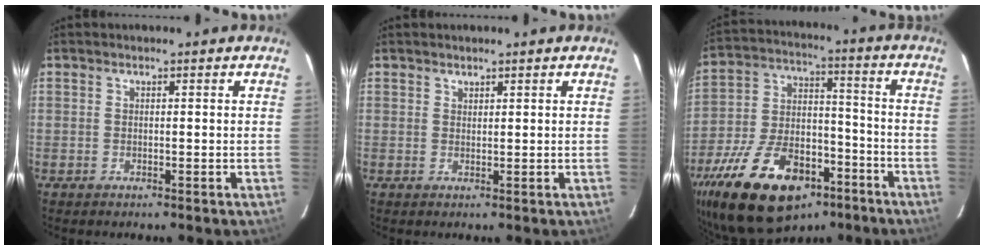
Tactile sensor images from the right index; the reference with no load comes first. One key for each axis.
{"total": 1.0, "fx": 0.8, "fy": 0.5, "fz": -0.1, "tx": 0.003, "ty": 0.000, "tz": 0.016}
{"total": 26.2, "fx": -15.8, "fy": 13.9, "fz": 15.6, "tx": -0.323, "ty": -0.010, "tz": -0.245}